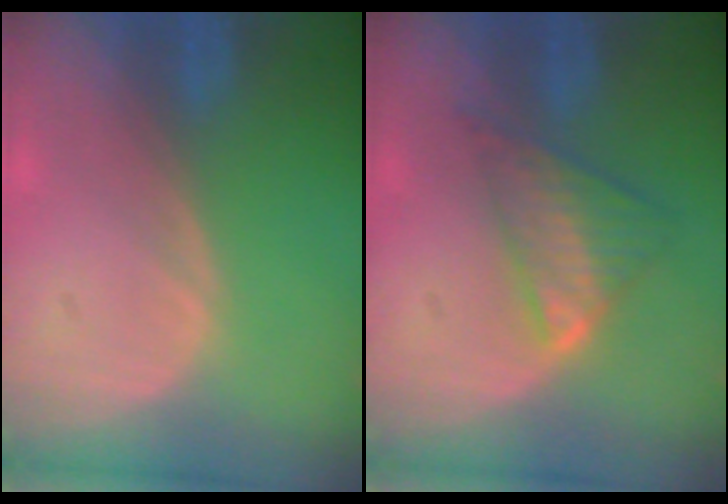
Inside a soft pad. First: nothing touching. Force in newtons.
{"total": 5.8, "press": 5.4, "slide": 2.3}